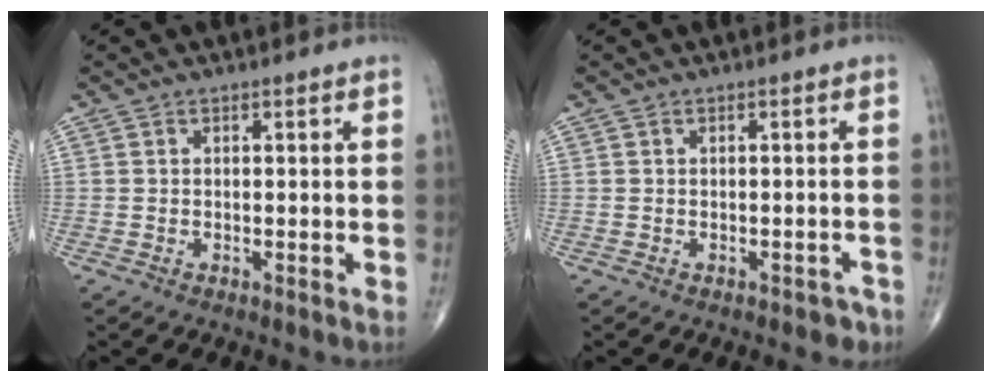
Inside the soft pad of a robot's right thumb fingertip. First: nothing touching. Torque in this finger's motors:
{"motor_torque": [-0.01, 0.21, -0.09, -0.14, 0.00]}